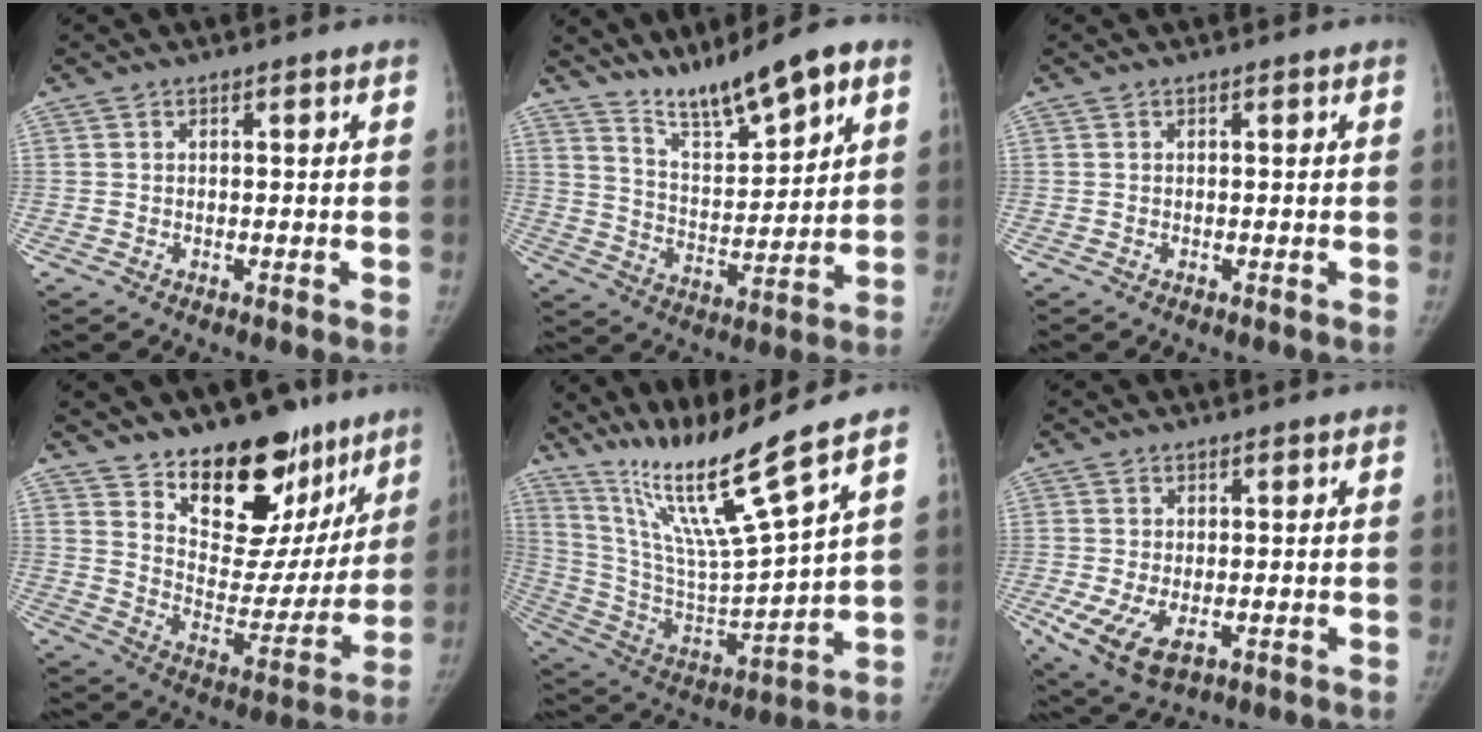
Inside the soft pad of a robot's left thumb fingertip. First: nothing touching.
{"total": 12.1, "force": [8.6, 2.6, 8.1], "torque": [-0.122, -0.051, 0.159]}
{"total": 0.0}
{"total": 21.7, "force": [14.9, 11.7, 10.7], "torque": [-0.087, -0.097, 0.229]}
{"total": 17.7, "force": [13.4, -1.0, 11.5], "torque": [-0.197, -0.084, 0.262]}
{"total": 7.8, "force": [-2.0, 4.4, 6.1], "torque": [-0.121, -0.017, -0.023]}